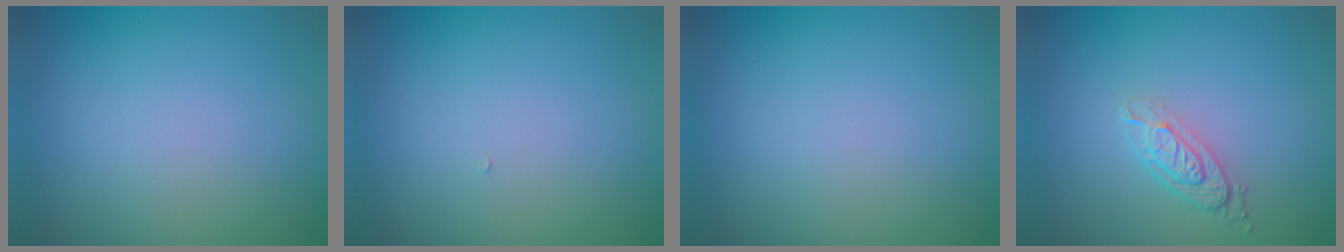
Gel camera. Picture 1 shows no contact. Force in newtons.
{"total": 0.0}
{"total": 0.0}
{"total": 2.9, "press": 2.2, "slide": 1.9}